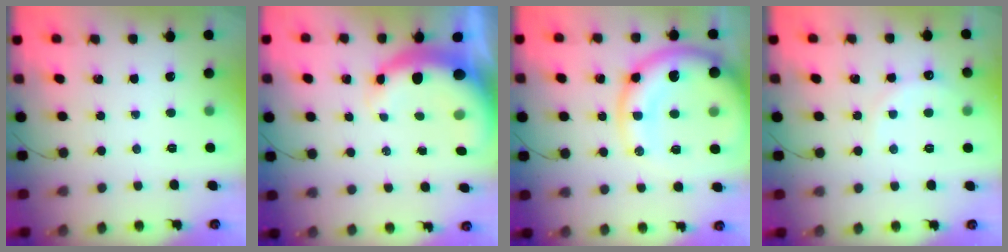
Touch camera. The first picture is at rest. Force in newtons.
{"total": 7.5, "press": 7.3, "slide": 1.6}
{"total": 19.2, "press": 18.7, "slide": 4.1}
{"total": 6.0, "press": 5.9, "slide": 1.4}